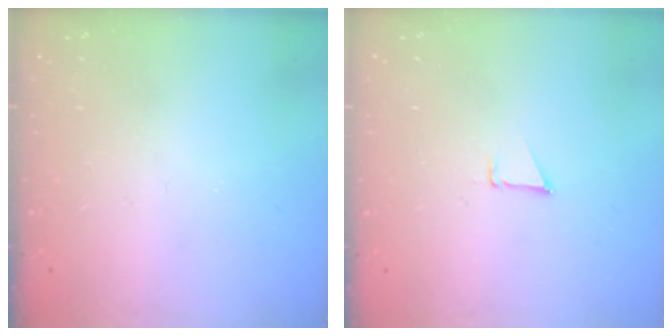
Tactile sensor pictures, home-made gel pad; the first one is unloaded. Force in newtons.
{"total": 0.9, "press": 0.9, "slide": 0.1}